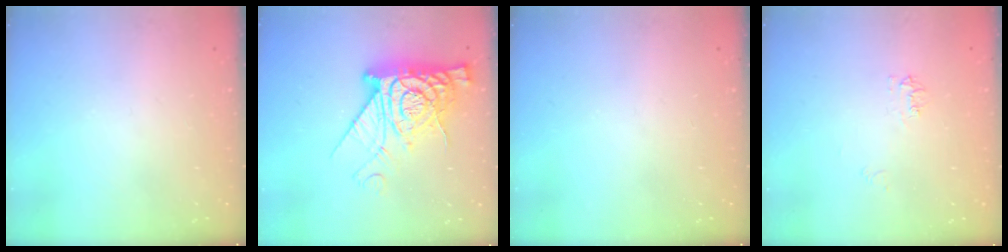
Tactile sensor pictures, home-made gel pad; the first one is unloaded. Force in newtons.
{"total": 18.8, "press": 18.8, "slide": 1.6}
{"total": 0.0}
{"total": 5.2, "press": 5.2, "slide": 0.8}